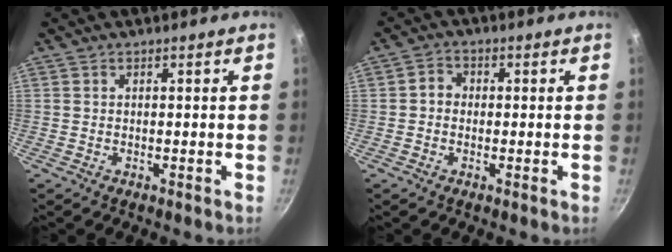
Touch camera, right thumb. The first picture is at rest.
{"total": 2.7, "force": [-0.2, 2.4, 1.2], "torque": [-0.010, 0.009, -0.010]}